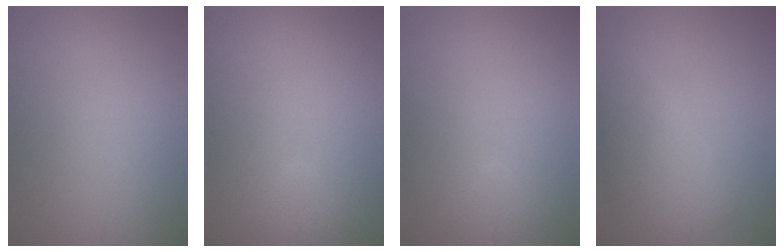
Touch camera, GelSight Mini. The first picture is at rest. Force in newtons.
{"total": 1.1, "press": 1.1, "slide": 0.1}
{"total": 1.1, "press": 1.1, "slide": 0.1}
{"total": 4.8, "press": 4.8, "slide": 0.2}